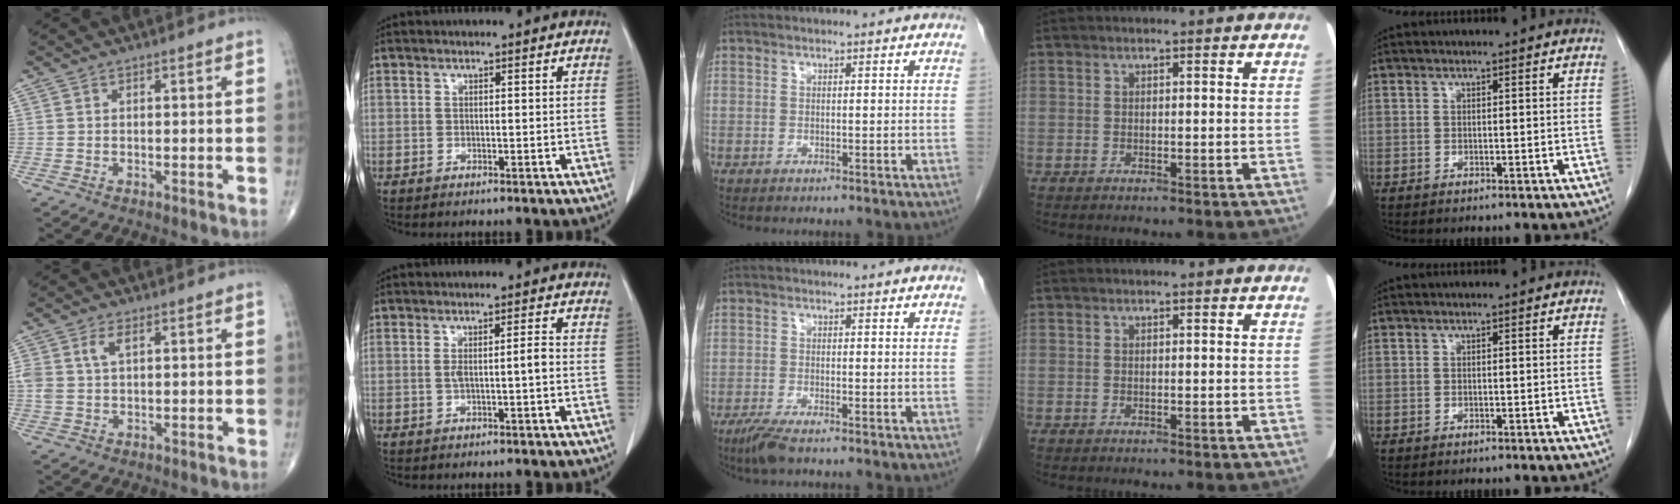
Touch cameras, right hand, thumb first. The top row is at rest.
{"thumb": {"total": 3.9, "force": [1.4, 2.0, 3.0], "torque": [-0.073, 0.007, 0.029]}, "index": {"total": 2.7, "force": [-0.4, 0.0, 2.6], "torque": [-0.048, 0.006, -0.004]}, "middle": {"total": 3.3, "force": [-2.4, 0.4, 2.2], "torque": [-0.048, -0.009, -0.048]}}